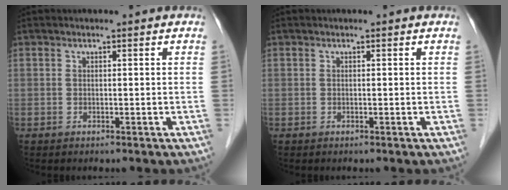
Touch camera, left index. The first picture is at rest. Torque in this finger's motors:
{"motor_torque": [-0.01, 0.01, 0.00, 0.00]}